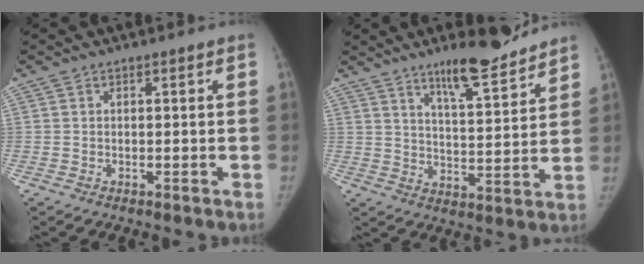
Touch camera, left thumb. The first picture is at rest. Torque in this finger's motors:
{"motor_torque": [0.75, -0.48, 0.78, -0.64, 0.02]}